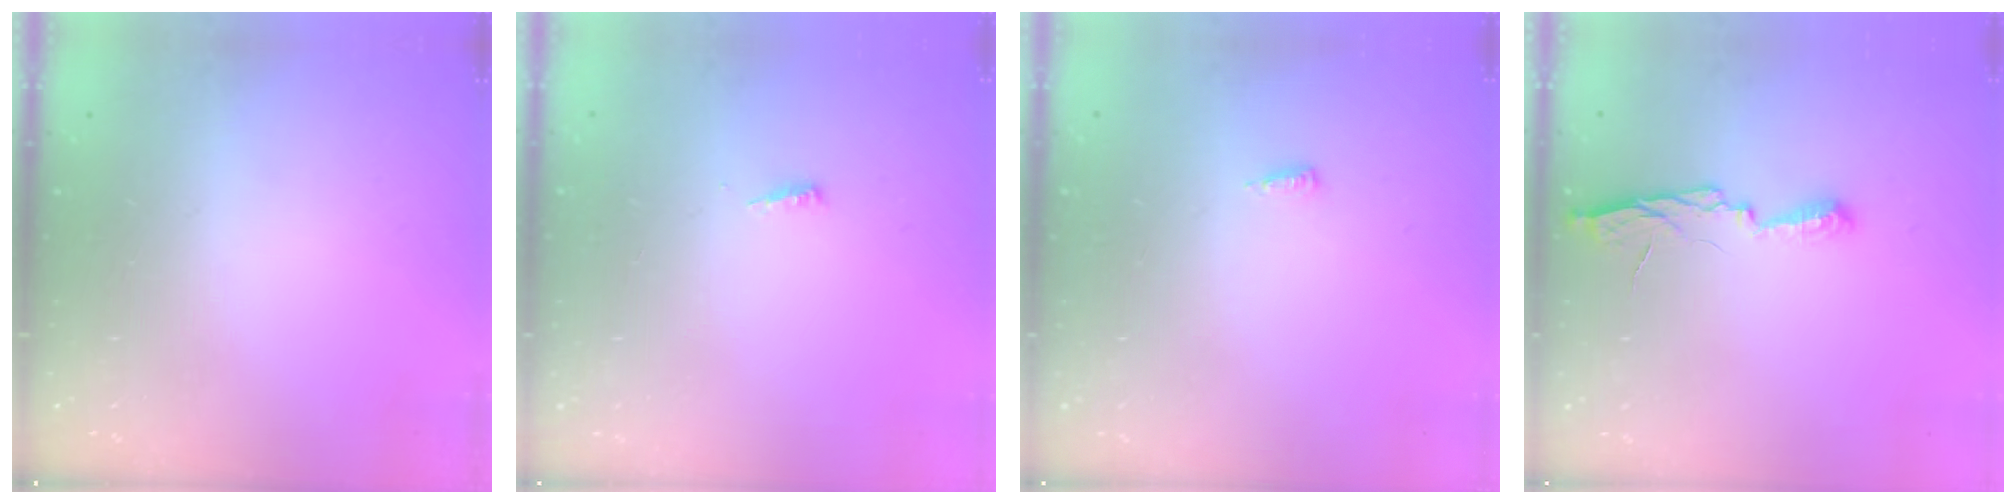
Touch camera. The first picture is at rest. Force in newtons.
{"total": 3.5, "press": 3.4, "slide": 0.3}
{"total": 4.3, "press": 4.2, "slide": 1.0}
{"total": 7.0, "press": 7.0, "slide": 0.7}